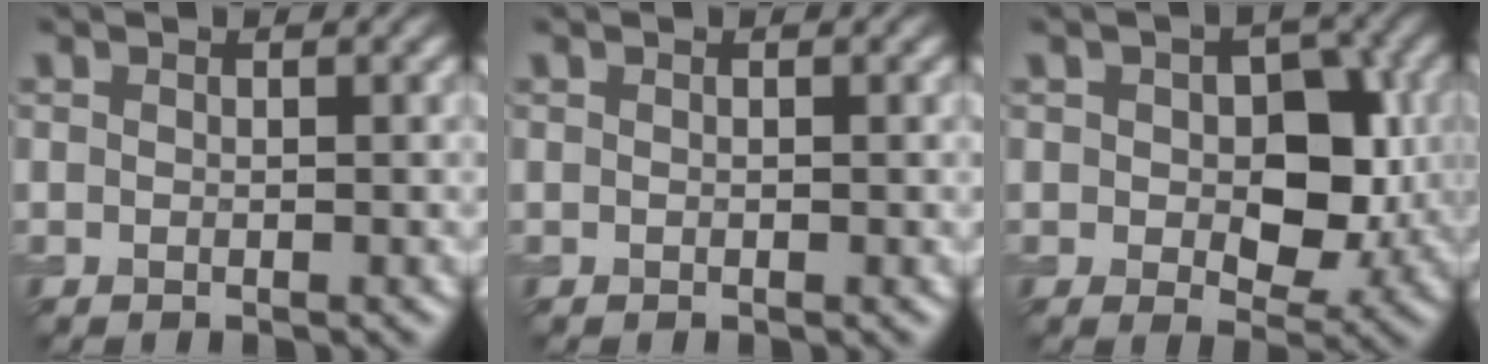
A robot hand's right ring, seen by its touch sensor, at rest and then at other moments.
{"total": 0.0}
{"total": 7.0, "force": [0.2, 4.3, 5.6], "torque": [-0.080, -0.007, 0.005]}